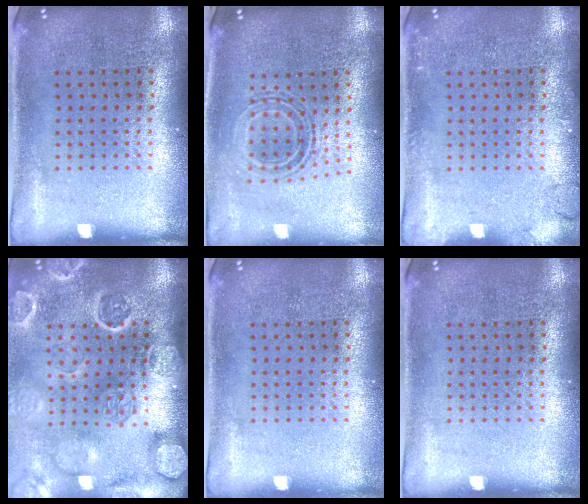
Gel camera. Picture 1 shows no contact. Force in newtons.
{"total": 0.8, "press": 0.7, "slide": 0.3}
{"total": 1.2, "press": 1.1, "slide": 0.2}
{"total": 4.1, "press": 3.5, "slide": 2.1}
{"total": 0.0}
{"total": 0.0}